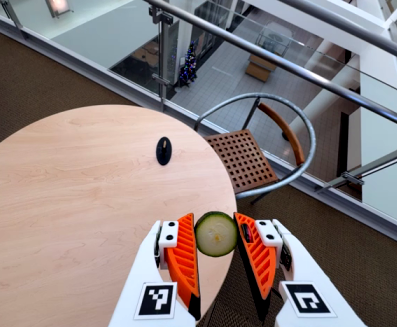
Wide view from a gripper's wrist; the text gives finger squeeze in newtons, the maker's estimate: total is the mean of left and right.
{"total": 7.4, "left": 7.4, "right": 7.4}